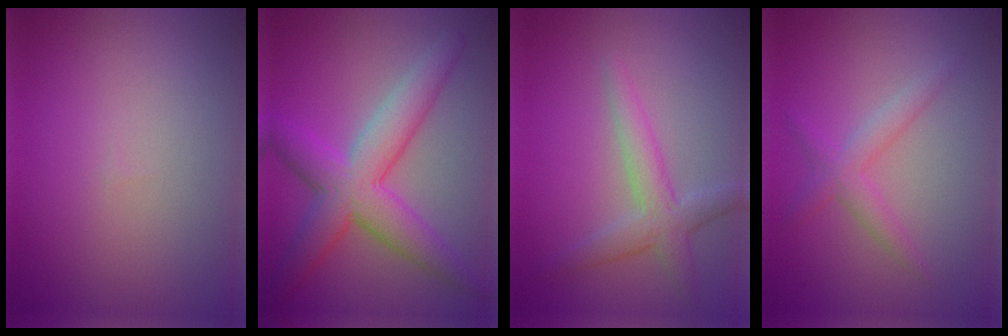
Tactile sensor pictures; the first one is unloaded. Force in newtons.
{"total": 6.7, "press": 6.7, "slide": 0.1}
{"total": 3.2, "press": 3.2, "slide": 0.1}
{"total": 2.2, "press": 2.2, "slide": 0.1}